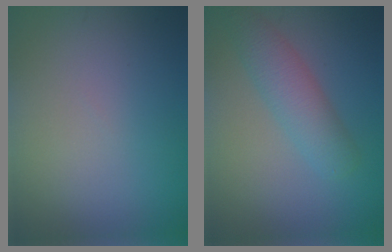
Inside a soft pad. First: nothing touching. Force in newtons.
{"total": 3.8, "press": 3.8, "slide": 0.3}